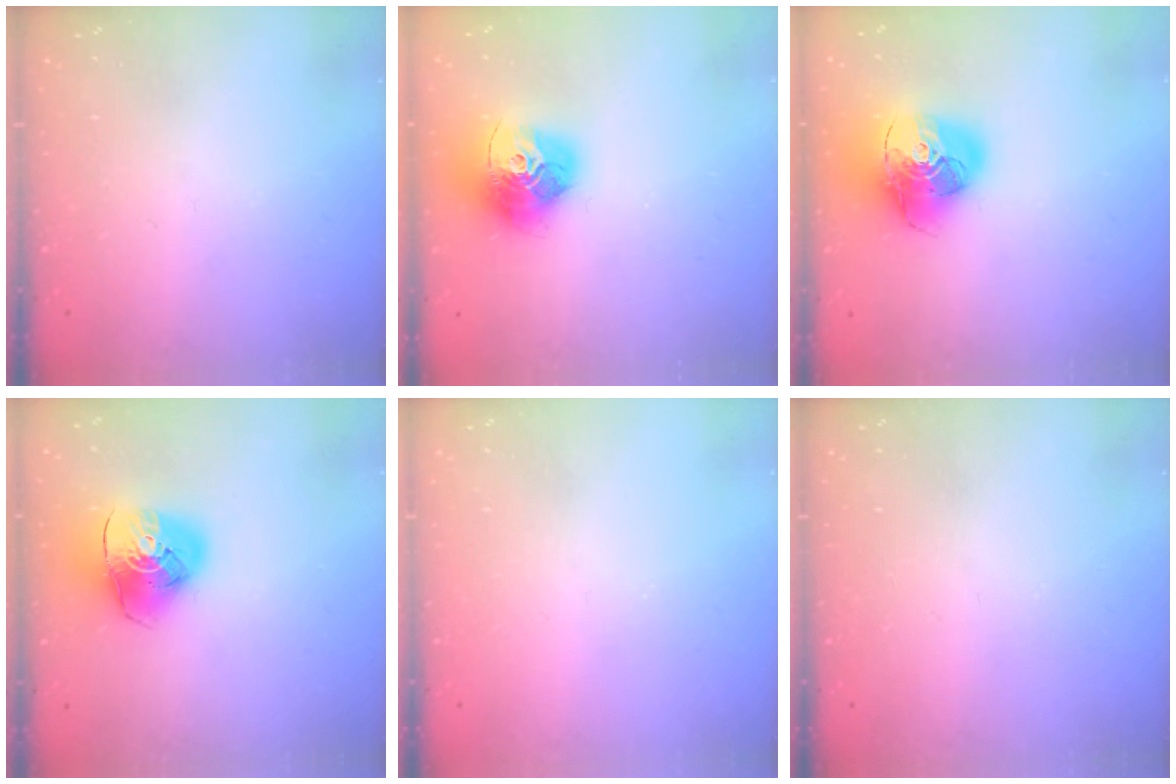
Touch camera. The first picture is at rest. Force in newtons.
{"total": 17.6, "press": 17.5, "slide": 1.9}
{"total": 20.1, "press": 20.0, "slide": 2.6}
{"total": 12.7, "press": 12.6, "slide": 1.7}
{"total": 0.0}
{"total": 0.0}